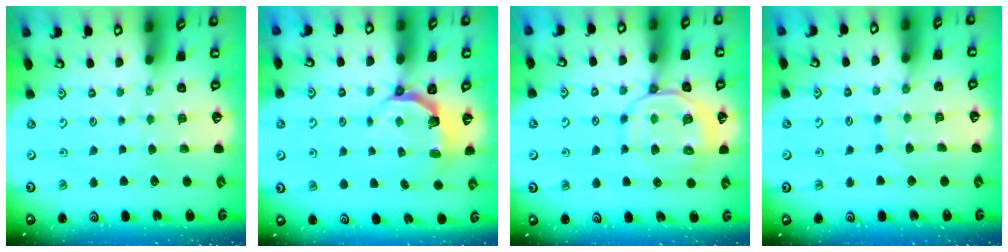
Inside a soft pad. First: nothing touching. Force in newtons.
{"total": 4.6, "press": 3.0, "slide": 3.5}
{"total": 12.1, "press": 12.0, "slide": 1.6}
{"total": 5.8, "press": 5.8, "slide": 0.6}